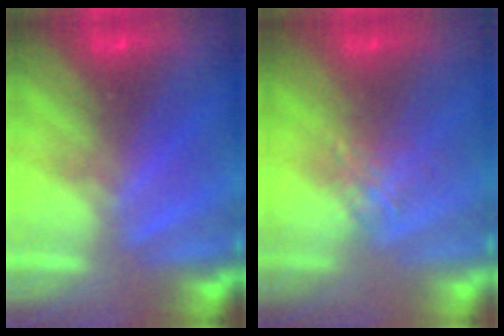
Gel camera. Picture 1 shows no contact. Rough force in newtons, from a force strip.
{"total": 1.9}